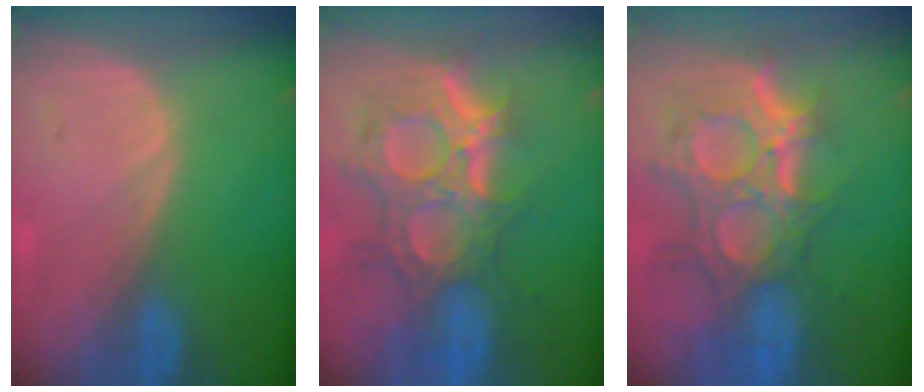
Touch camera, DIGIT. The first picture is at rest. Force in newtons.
{"total": 12.2, "press": 10.7, "slide": 5.8}
{"total": 12.1, "press": 10.8, "slide": 5.5}